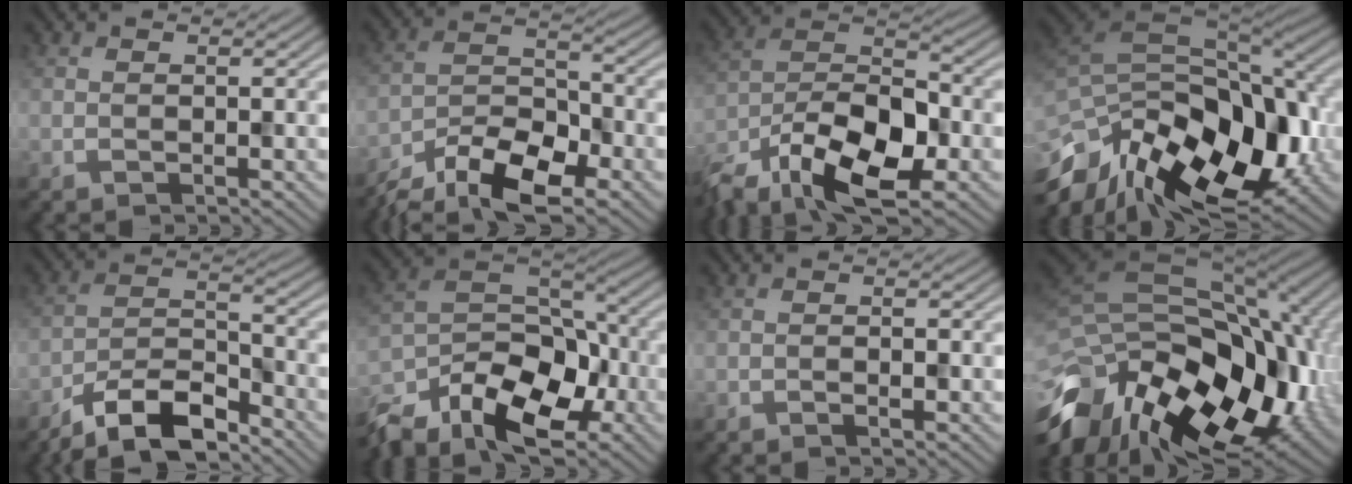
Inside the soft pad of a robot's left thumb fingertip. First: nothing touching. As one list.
[{"total": 10.5, "force": [-7.3, 4.4, 6.2], "torque": [-0.112, -0.005, -0.150]}, {"total": 15.3, "force": [-9.0, 7.3, 10.0], "torque": [-0.206, -0.018, -0.182]}, {"total": 18.1, "force": [-7.9, 9.6, 13.2], "torque": [-0.286, -0.024, -0.125]}, {"total": 10.0, "force": [-7.6, 3.1, 5.6], "torque": [-0.099, 0.000, -0.157]}, {"total": 14.1, "force": [-8.9, 7.4, 8.0], "torque": [-0.179, -0.016, -0.173]}, {"total": 1.0, "force": [-0.5, 0.3, 0.7], "torque": [-0.015, 0.000, -0.008]}, {"total": 18.4, "force": [-6.8, 11.4, 12.7], "torque": [-0.280, -0.032, -0.105]}]